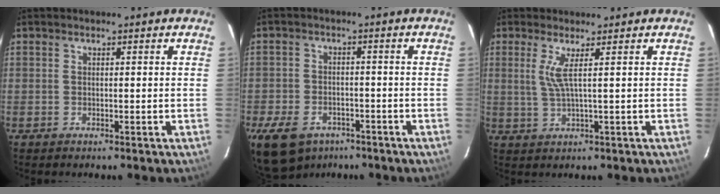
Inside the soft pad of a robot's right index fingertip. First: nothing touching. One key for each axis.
{"total": 12.5, "fx": -7.9, "fy": 8.0, "fz": 5.4, "tx": -0.148, "ty": -0.003, "tz": -0.120}
{"total": 3.3, "fx": 1.2, "fy": -0.5, "fz": 3.0, "tx": -0.059, "ty": -0.007, "tz": 0.022}